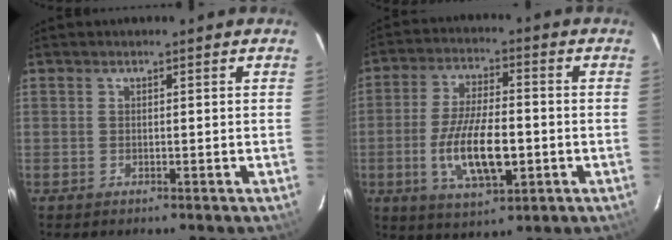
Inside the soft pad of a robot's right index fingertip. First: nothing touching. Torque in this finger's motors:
{"motor_torque": [0.48, -0.14, 0.48, 0.21]}